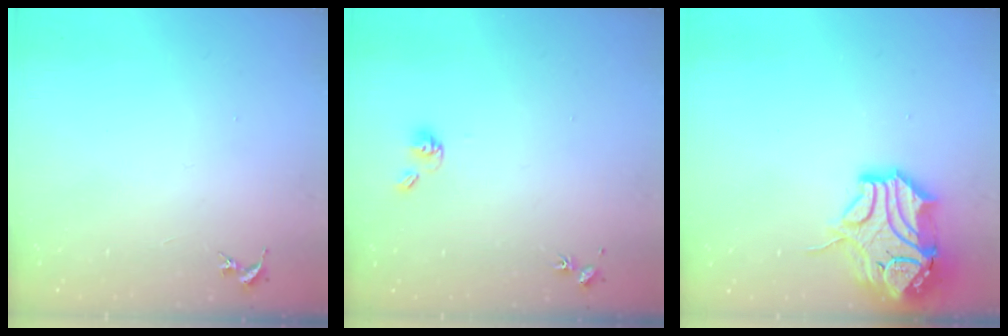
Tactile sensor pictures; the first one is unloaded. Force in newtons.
{"total": 6.0, "press": 5.6, "slide": 2.1}
{"total": 17.2, "press": 17.1, "slide": 2.0}